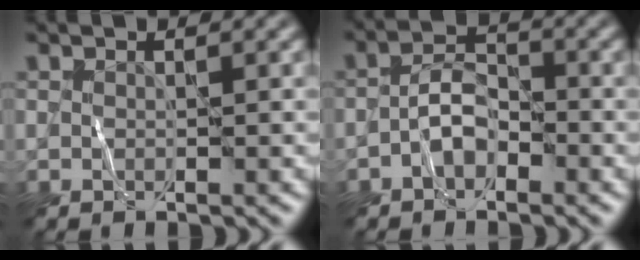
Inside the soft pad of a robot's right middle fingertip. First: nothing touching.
{"total": 2.8, "force": [-1.4, 1.6, 1.8], "torque": [-0.028, 0.012, -0.033]}